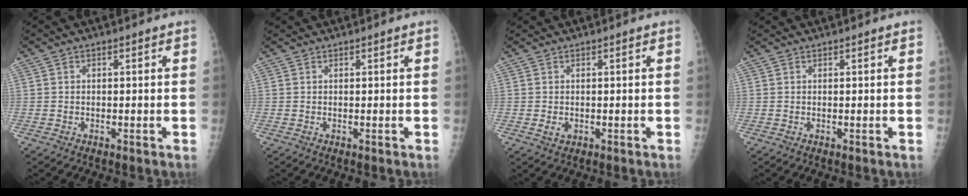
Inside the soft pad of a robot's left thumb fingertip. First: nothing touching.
{"total": 0.0}
{"total": 1.4, "force": [0.1, 1.2, 0.7], "torque": [-0.010, 0.000, 0.008]}
{"total": 0.0}